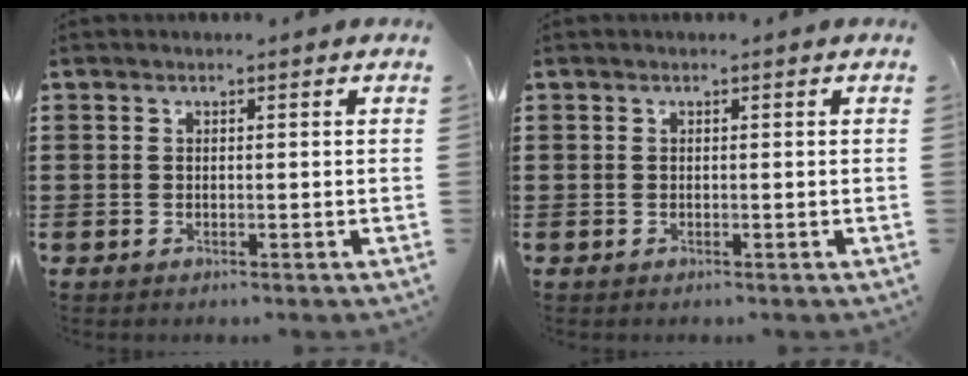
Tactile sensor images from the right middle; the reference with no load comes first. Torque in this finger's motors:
{"motor_torque": [0.12, -0.02, 0.00, 0.00]}